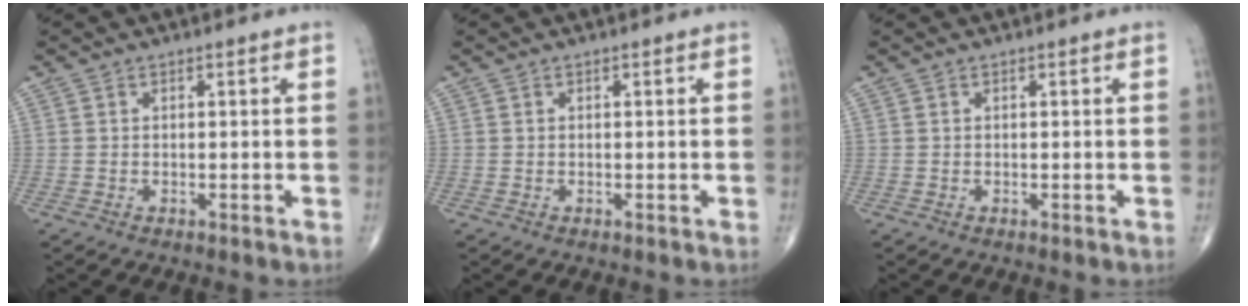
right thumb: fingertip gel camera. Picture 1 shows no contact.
{"total": 0.0}
{"total": 0.0}